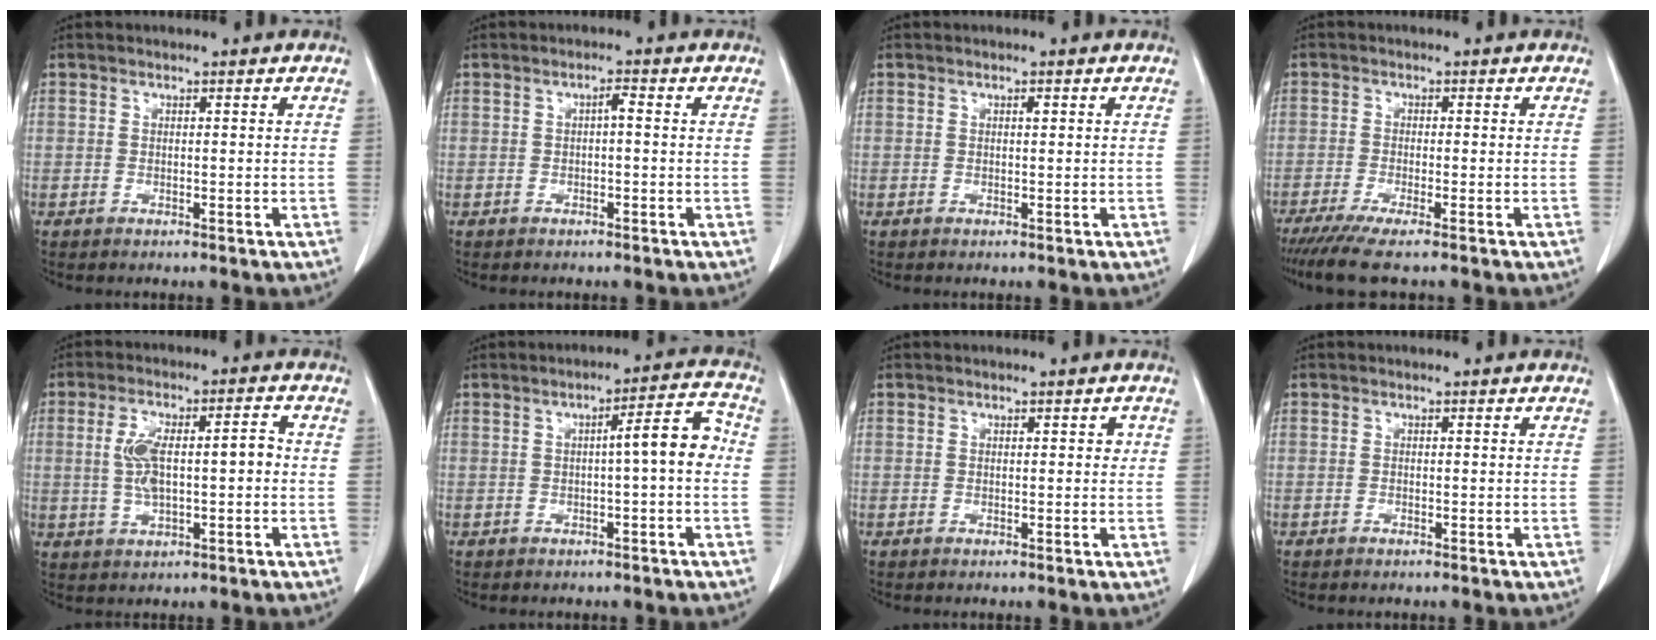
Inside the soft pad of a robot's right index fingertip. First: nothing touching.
{"total": 1.3, "force": [0.0, 0.3, 1.3], "torque": [-0.021, 0.005, -0.001]}
{"total": 0.5, "force": [0.2, 0.2, 0.5], "torque": [-0.011, 0.000, 0.003]}
{"total": 5.6, "force": [-4.3, -0.3, 3.6], "torque": [-0.055, -0.014, -0.074]}
{"total": 8.5, "force": [-0.2, 3.0, 8.0], "torque": [-0.158, 0.026, 0.001]}
{"total": 5.8, "force": [-0.3, 0.6, 5.7], "torque": [-0.076, 0.020, -0.007]}
{"total": 1.0, "force": [0.2, 0.6, 0.7], "torque": [-0.009, 0.007, 0.004]}
{"total": 0.0}